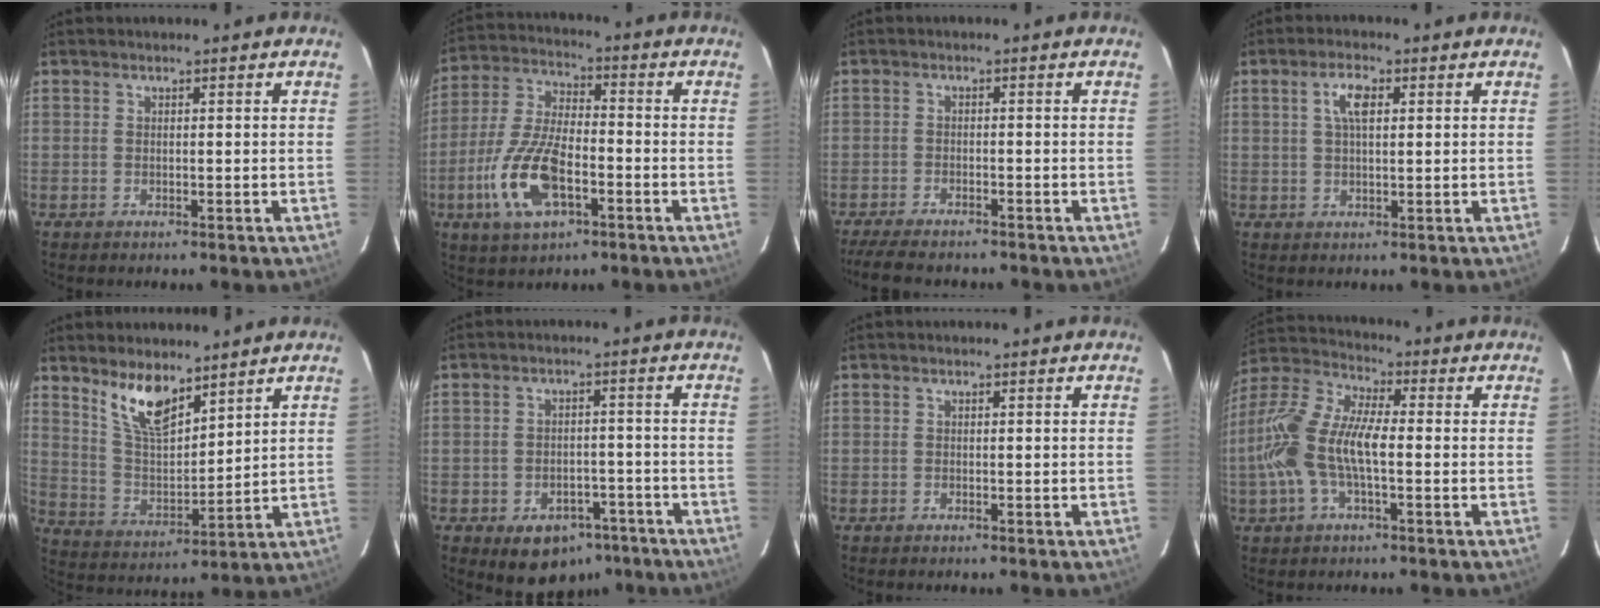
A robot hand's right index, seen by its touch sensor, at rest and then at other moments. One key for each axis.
{"total": 14.4, "fx": -5.4, "fy": 6.2, "fz": 11.9, "tx": -0.258, "ty": -0.004, "tz": -0.100}
{"total": 7.8, "fx": -6.8, "fy": 1.8, "fz": 3.4, "tx": -0.089, "ty": -0.021, "tz": -0.116}
{"total": 4.2, "fx": 1.3, "fy": 1.6, "fz": 3.6, "tx": -0.068, "ty": 0.010, "tz": 0.024}
{"total": 10.4, "fx": 7.4, "fy": 3.6, "fz": 6.3, "tx": -0.118, "ty": 0.000, "tz": 0.152}
{"total": 9.7, "fx": -6.0, "fy": 6.7, "fz": 3.7, "tx": -0.070, "ty": 0.025, "tz": -0.057}
{"total": 0.0}
{"total": 14.0, "fx": -2.0, "fy": 5.3, "fz": 12.8, "tx": -0.267, "ty": 0.010, "tz": -0.044}